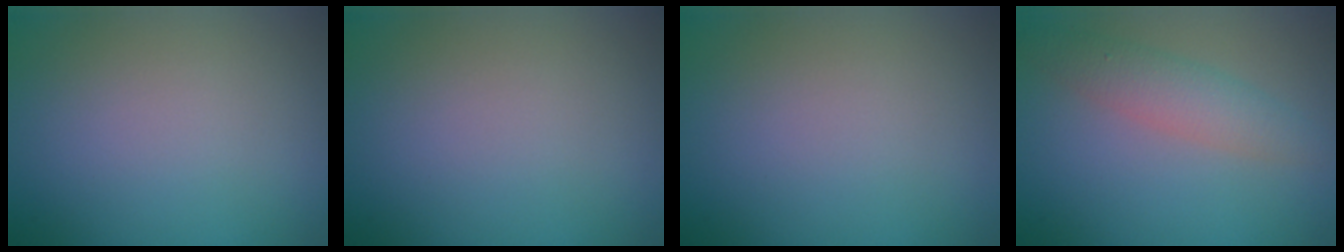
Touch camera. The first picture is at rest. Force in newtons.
{"total": 0.0}
{"total": 0.0}
{"total": 3.2, "press": 3.2, "slide": 0.1}